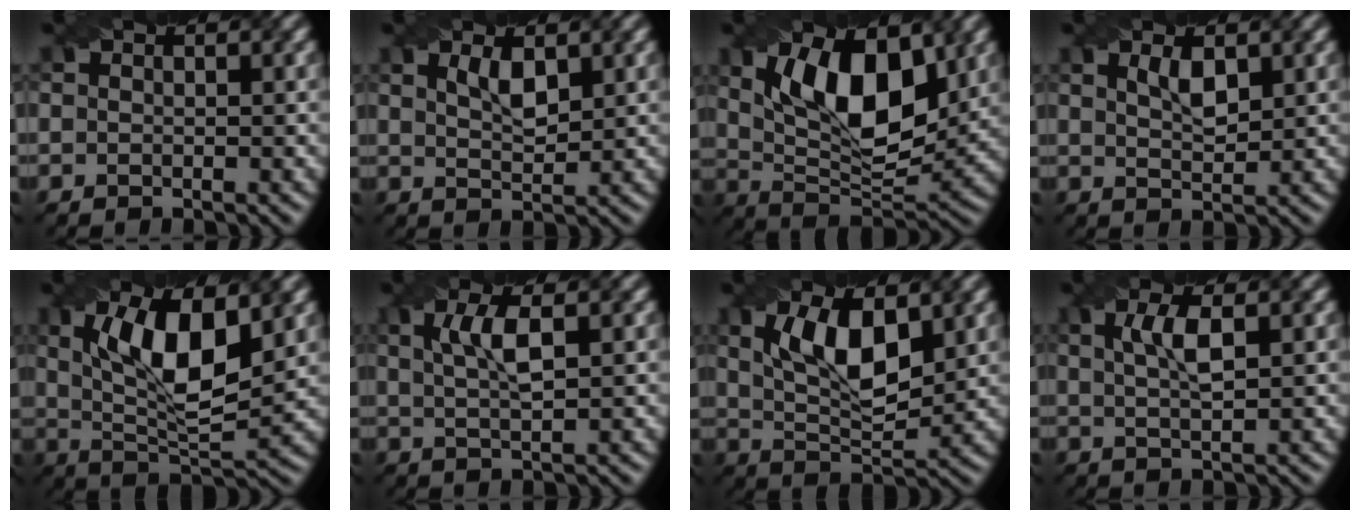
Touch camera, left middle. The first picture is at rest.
{"total": 2.5, "force": [1.3, 0.9, 1.9], "torque": [-0.038, -0.001, 0.027]}
{"total": 10.4, "force": [3.3, 4.9, 8.5], "torque": [-0.139, -0.001, 0.051]}
{"total": 2.4, "force": [1.2, 0.9, 1.9], "torque": [-0.038, -0.001, 0.025]}
{"total": 10.0, "force": [2.7, 3.7, 8.9], "torque": [-0.155, 0.001, 0.045]}
{"total": 3.7, "force": [1.2, 1.0, 3.3], "torque": [-0.066, 0.004, 0.024]}
{"total": 7.8, "force": [2.4, 3.4, 6.7], "torque": [-0.124, 0.005, 0.043]}
{"total": 3.2, "force": [1.1, 0.9, 2.9], "torque": [-0.055, 0.004, 0.021]}